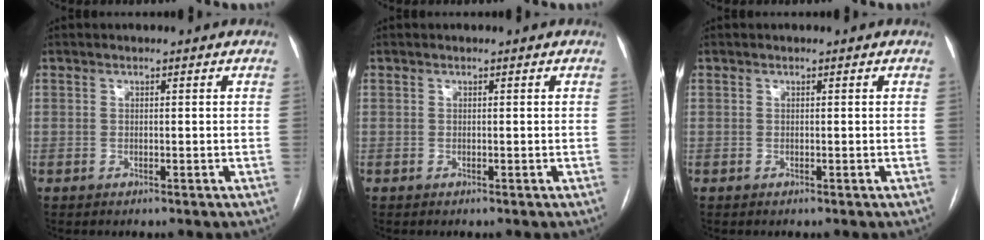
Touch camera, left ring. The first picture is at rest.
{"total": 0.0}
{"total": 0.0}